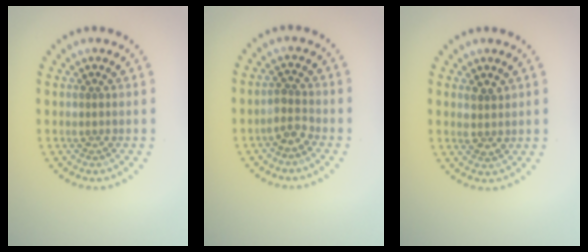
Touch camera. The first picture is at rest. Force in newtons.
{"total": 1.3, "press": 1.1, "slide": 0.7}
{"total": 2.0, "press": 1.8, "slide": 0.9}